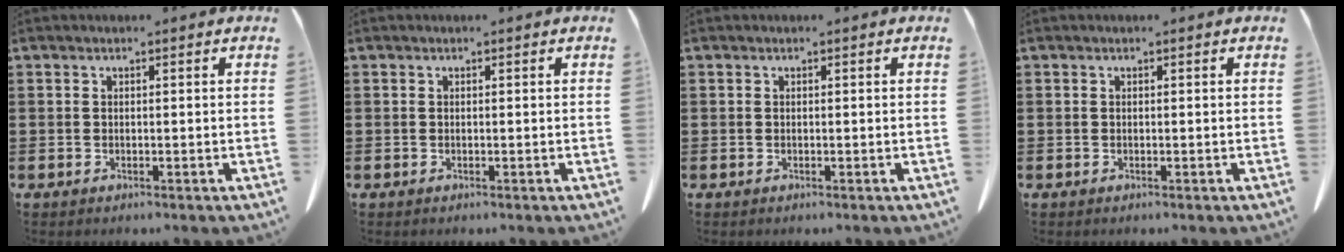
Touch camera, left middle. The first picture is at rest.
{"total": 0.0}
{"total": 0.0}
{"total": 0.0}